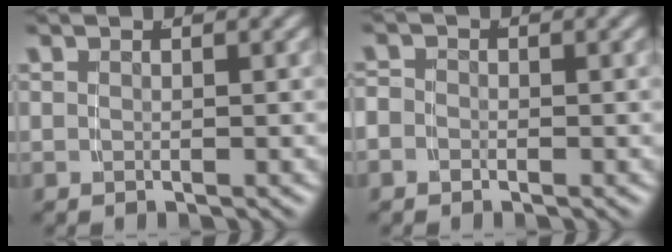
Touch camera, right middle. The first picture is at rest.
{"total": 1.9, "force": [-0.8, 1.6, 0.5], "torque": [-0.018, -0.010, -0.016]}